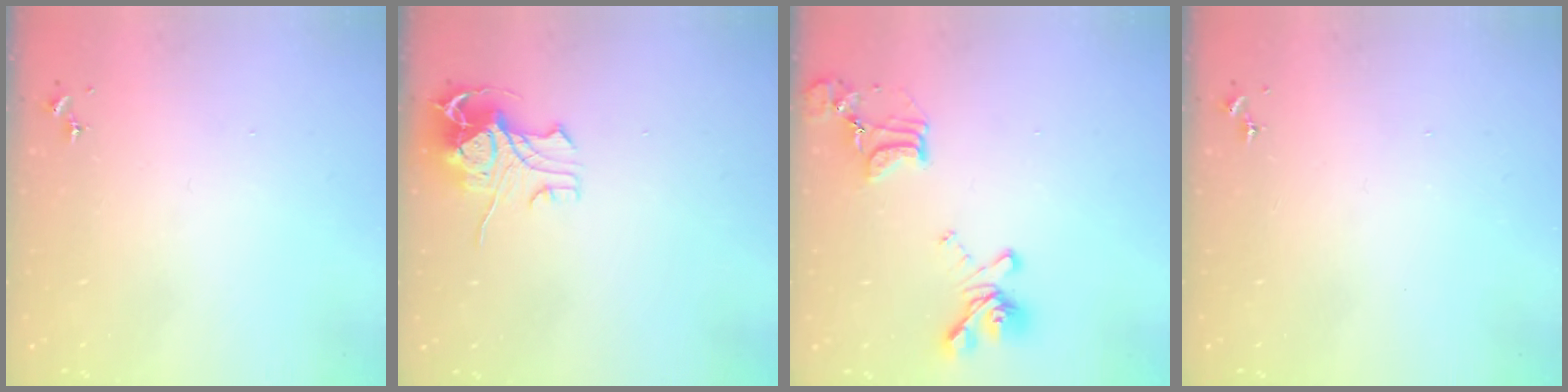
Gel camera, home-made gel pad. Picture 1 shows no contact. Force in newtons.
{"total": 10.7, "press": 10.6, "slide": 1.4}
{"total": 16.9, "press": 16.8, "slide": 1.2}
{"total": 0.0}